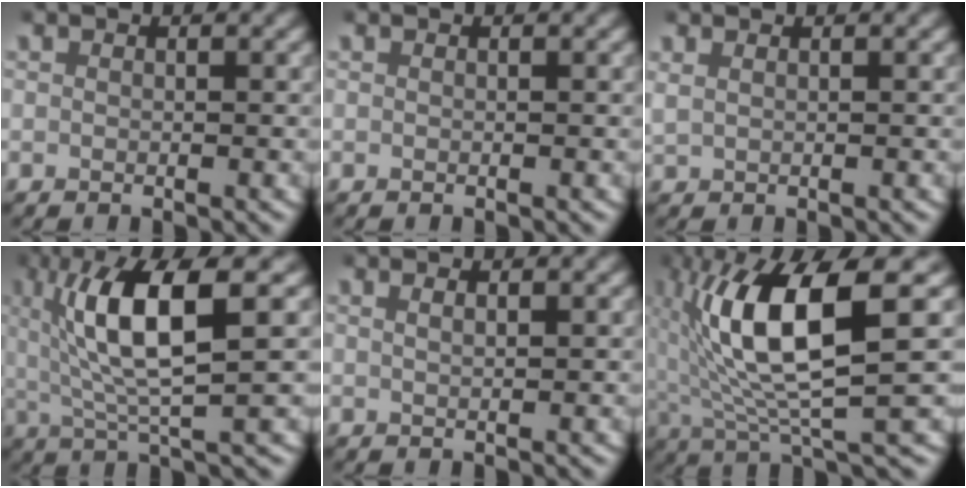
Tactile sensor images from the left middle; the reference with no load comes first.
{"total": 0.0}
{"total": 1.2, "force": [0.8, 0.5, 0.6], "torque": [-0.017, 0.004, 0.018]}
{"total": 8.1, "force": [1.8, 2.0, 7.6], "torque": [-0.143, 0.011, 0.028]}
{"total": 0.8, "force": [0.5, 0.0, 0.6], "torque": [-0.012, 0.001, 0.010]}
{"total": 11.1, "force": [1.1, 3.6, 10.5], "torque": [-0.189, 0.006, 0.020]}